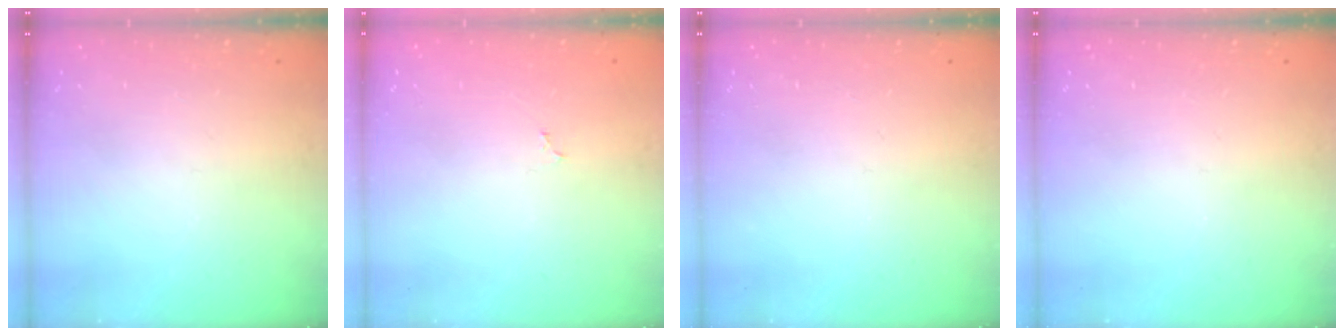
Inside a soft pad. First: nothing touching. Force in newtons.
{"total": 2.3, "press": 2.3, "slide": 0.2}
{"total": 0.0}
{"total": 0.0}